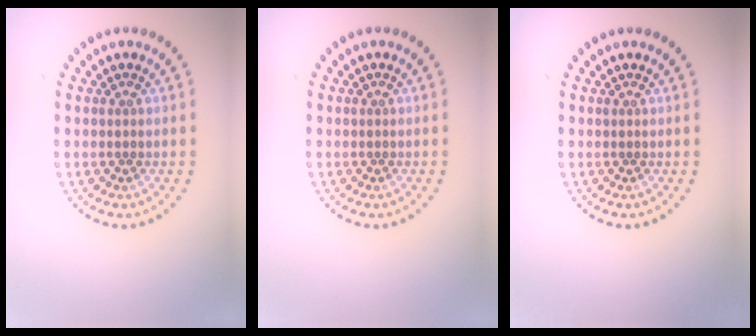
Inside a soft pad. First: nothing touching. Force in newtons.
{"total": 0.0}
{"total": 0.0}